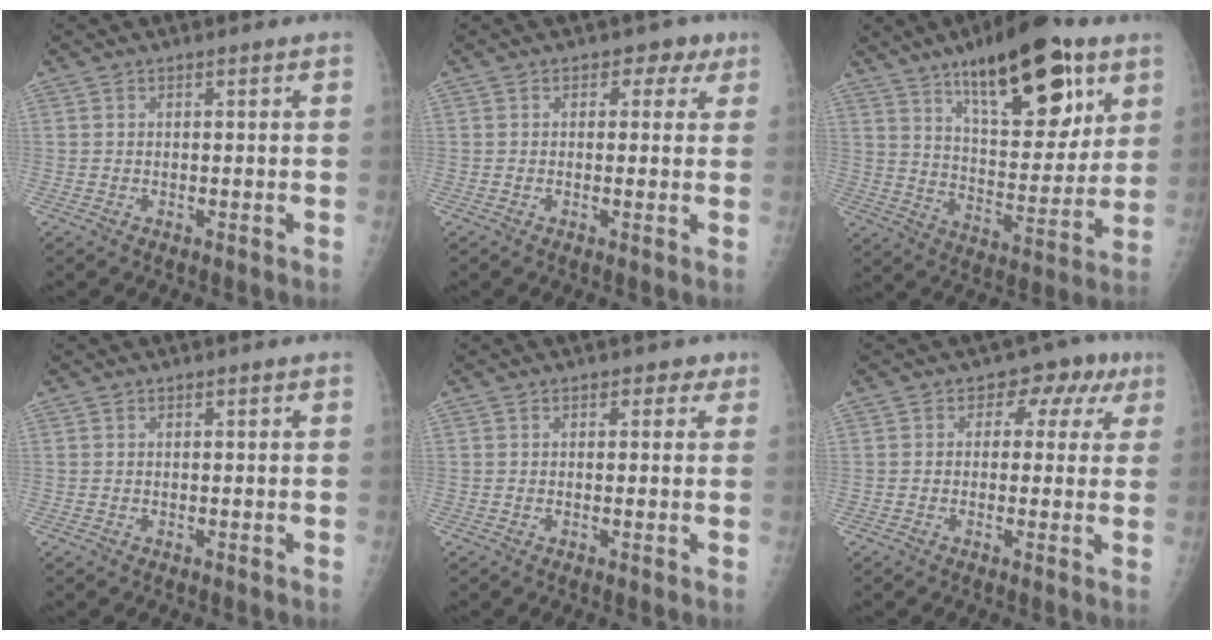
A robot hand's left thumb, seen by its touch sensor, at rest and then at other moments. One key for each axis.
{"total": 3.6, "fx": 1.6, "fy": 2.7, "fz": 1.6, "tx": 0.013, "ty": -0.002, "tz": 0.013}
{"total": 23.1, "fx": 12.8, "fy": 9.2, "fz": 17.0, "tx": -0.209, "ty": -0.056, "tz": 0.205}
{"total": 0.0}
{"total": 2.1, "fx": 1.1, "fy": 1.6, "fz": 0.8, "tx": 0.014, "ty": -0.001, "tz": 0.006}
{"total": 6.5, "fx": 2.1, "fy": 5.0, "fz": 3.6, "tx": 0.009, "ty": 0.006, "tz": 0.012}